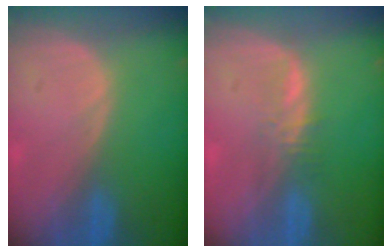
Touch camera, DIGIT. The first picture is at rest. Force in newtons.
{"total": 2.4, "press": 2.4, "slide": 0.2}